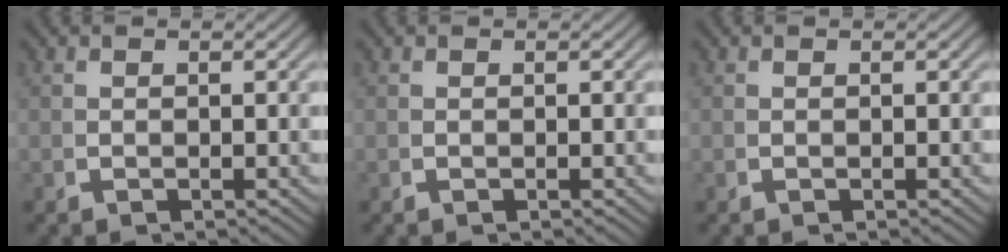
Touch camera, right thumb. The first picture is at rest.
{"total": 0.0}
{"total": 0.0}